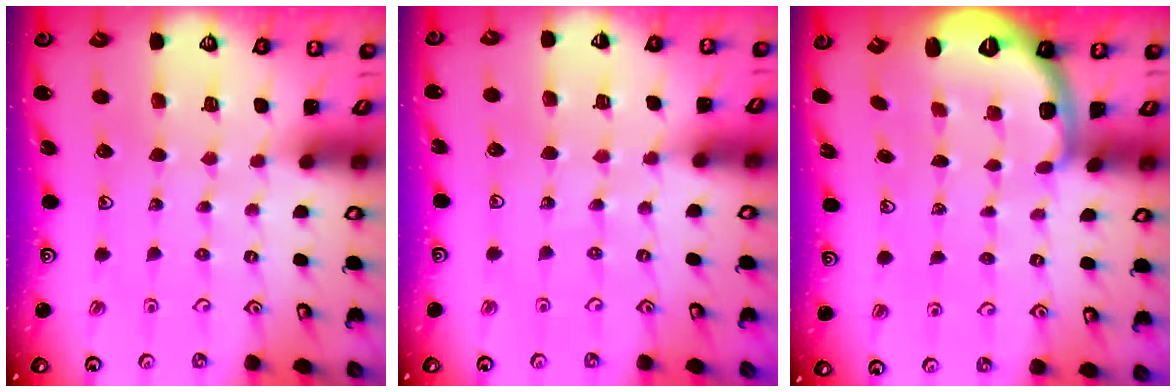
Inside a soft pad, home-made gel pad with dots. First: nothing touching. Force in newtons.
{"total": 4.7, "press": 4.6, "slide": 0.7}
{"total": 2.5, "press": 2.0, "slide": 1.6}